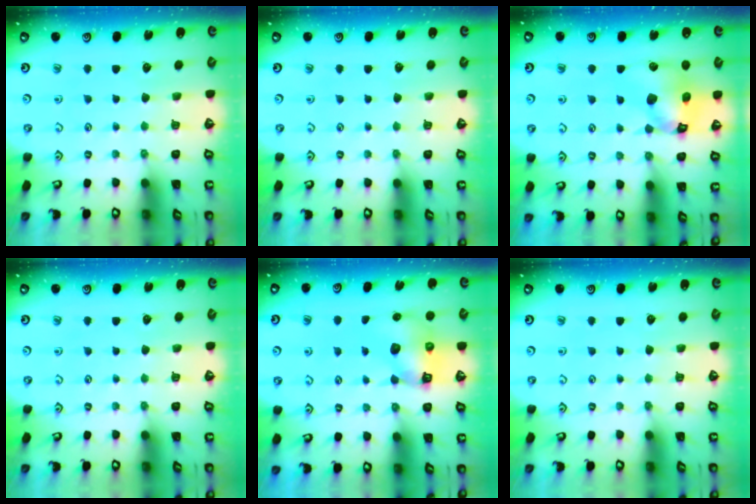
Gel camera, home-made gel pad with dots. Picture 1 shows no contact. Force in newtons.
{"total": 0.0}
{"total": 11.8, "press": 11.7, "slide": 1.7}
{"total": 0.0}
{"total": 7.3, "press": 7.2, "slide": 1.0}
{"total": 0.0}